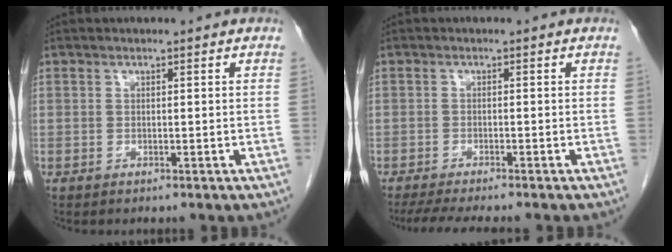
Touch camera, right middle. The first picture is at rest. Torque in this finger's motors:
{"motor_torque": [0.56, -0.39, 0.01, 0.01]}